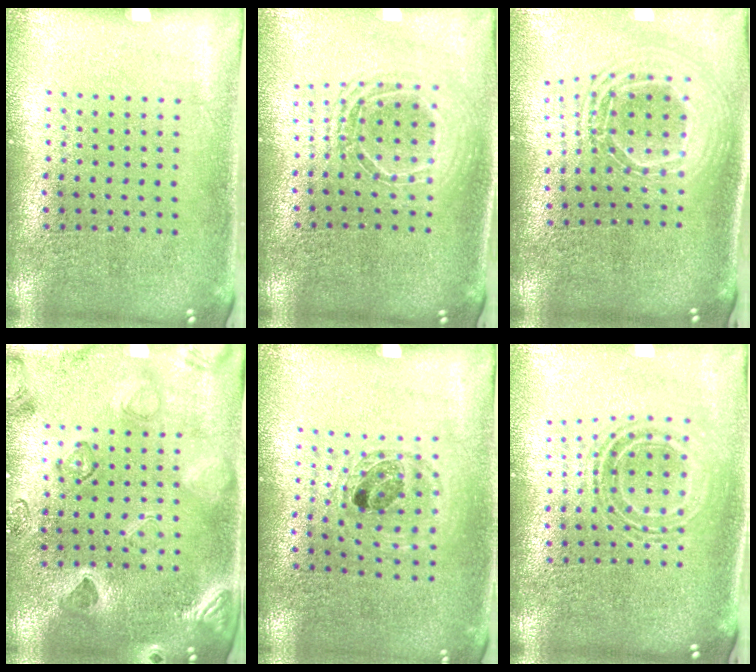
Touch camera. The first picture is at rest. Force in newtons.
{"total": 1.7, "press": 1.4, "slide": 0.9}
{"total": 2.1, "press": 1.6, "slide": 1.4}
{"total": 2.3, "press": 2.2, "slide": 0.8}
{"total": 0.9, "press": 0.9, "slide": 0.0}
{"total": 0.7, "press": 0.6, "slide": 0.3}